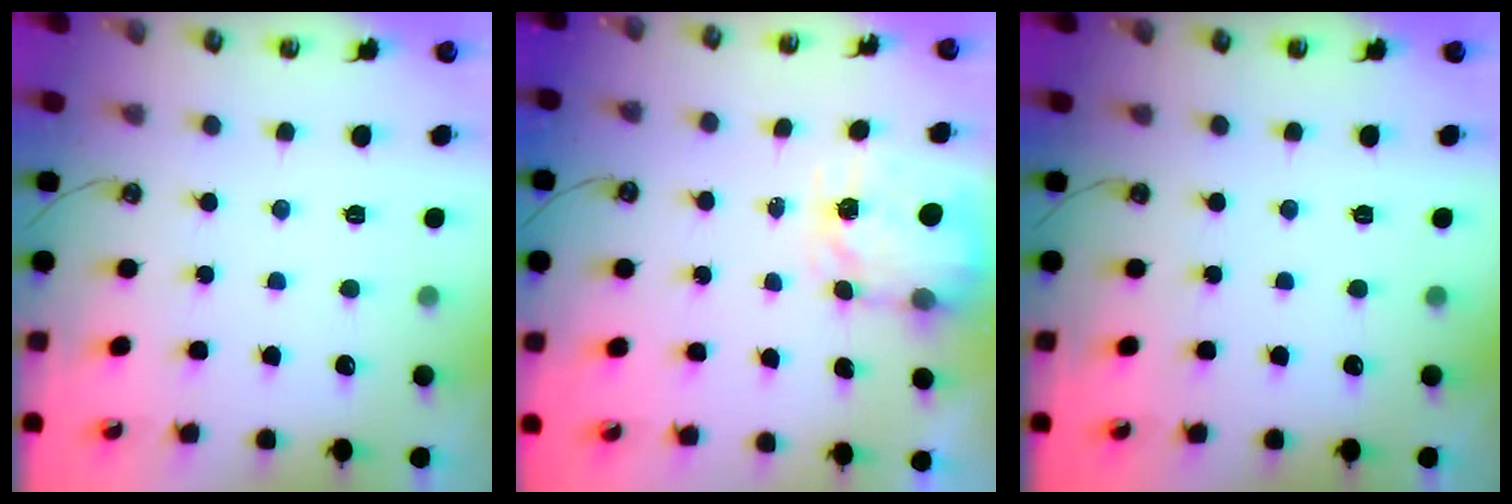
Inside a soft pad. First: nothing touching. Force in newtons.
{"total": 3.7, "press": 3.7, "slide": 0.5}
{"total": 0.0}